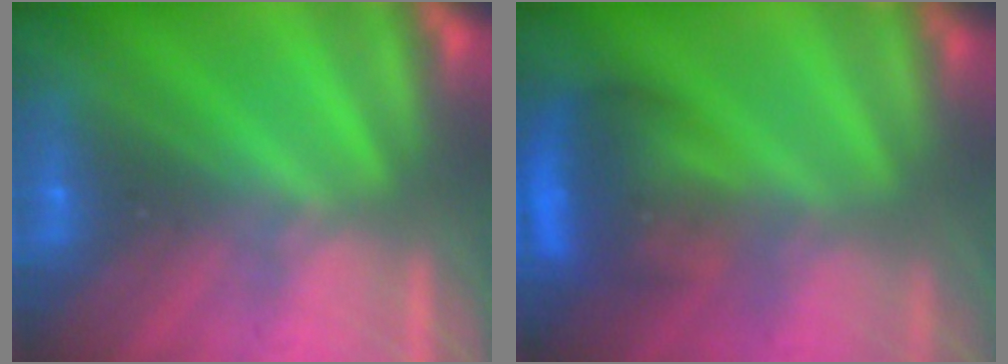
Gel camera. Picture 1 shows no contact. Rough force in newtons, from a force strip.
{"total": 7.3}